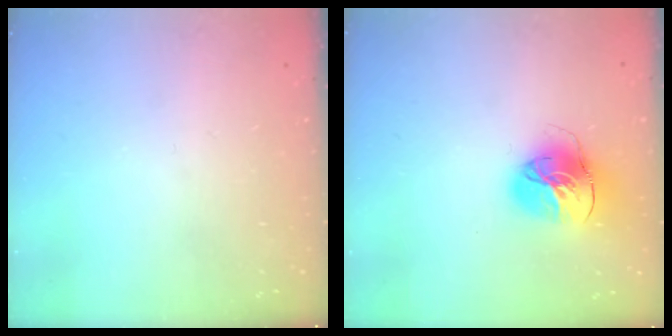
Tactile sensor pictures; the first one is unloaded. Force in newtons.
{"total": 15.0, "press": 14.9, "slide": 1.8}